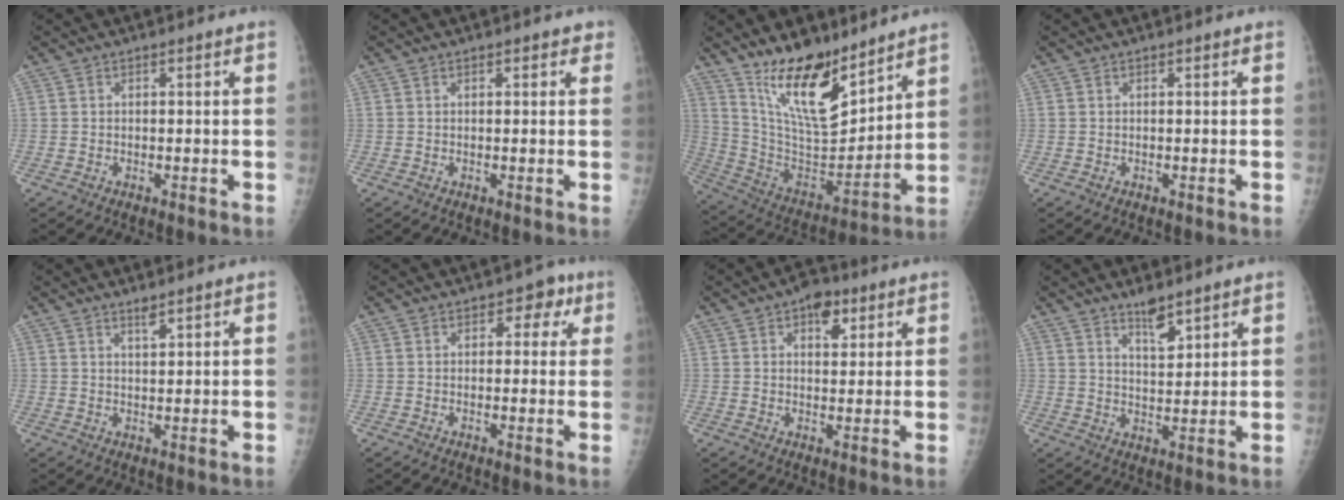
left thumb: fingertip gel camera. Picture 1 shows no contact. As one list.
[{"total": 1.2, "force": [0.8, 0.7, 0.5], "torque": [0.008, -0.002, 0.004]}, {"total": 18.0, "force": [12.8, 6.4, 11.0], "torque": [-0.148, -0.090, 0.242]}, {"total": 0.0}, {"total": 1.9, "force": [1.5, 0.3, 1.1], "torque": [-0.016, -0.012, 0.028]}, {"total": 4.2, "force": [1.6, 3.1, 2.4], "torque": [0.009, 0.002, 0.010]}, {"total": 5.7, "force": [2.9, 3.3, 3.6], "torque": [-0.024, -0.008, 0.037]}, {"total": 4.0, "force": [3.1, 1.1, 2.4], "torque": [-0.032, -0.024, 0.054]}]